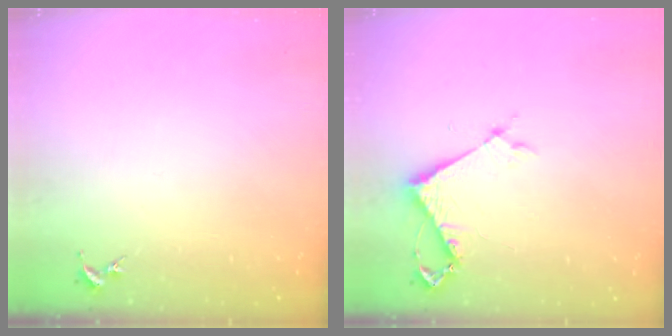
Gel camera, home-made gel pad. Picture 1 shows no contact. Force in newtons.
{"total": 3.9, "press": 3.8, "slide": 0.3}